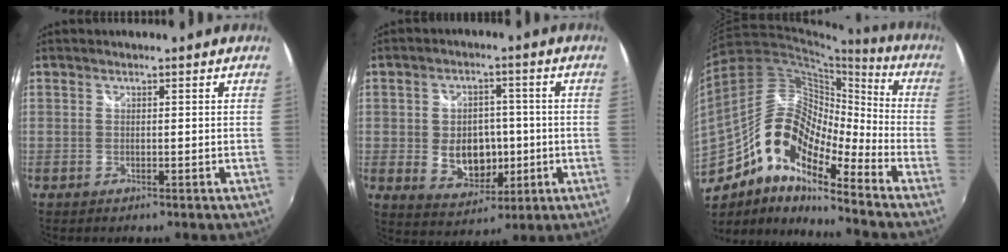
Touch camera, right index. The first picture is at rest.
{"total": 10.9, "force": [-1.3, 8.3, 6.9], "torque": [-0.147, 0.001, -0.006]}
{"total": 17.4, "force": [-9.3, 7.0, 12.9], "torque": [-0.224, 0.000, -0.188]}